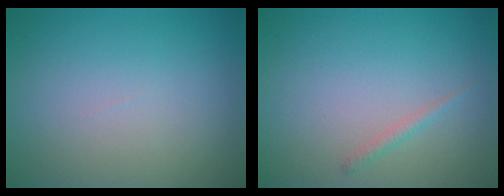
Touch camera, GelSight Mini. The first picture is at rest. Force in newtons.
{"total": 0.8, "press": 0.8, "slide": 0.0}